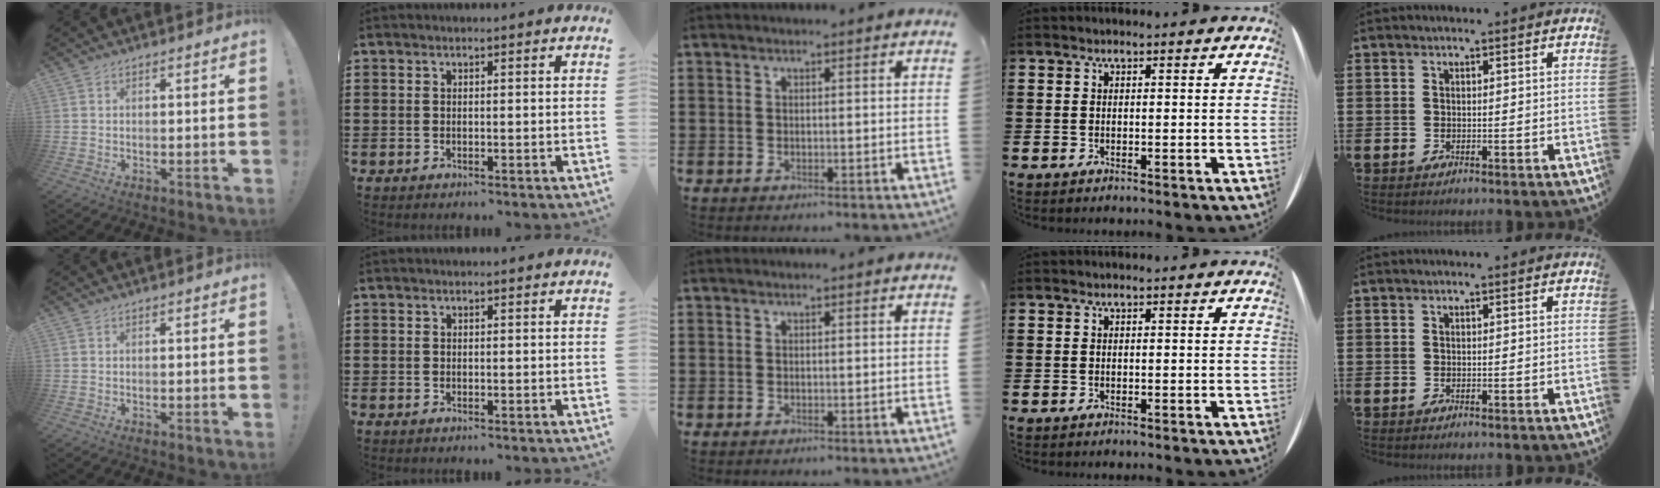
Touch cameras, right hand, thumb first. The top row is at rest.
{}